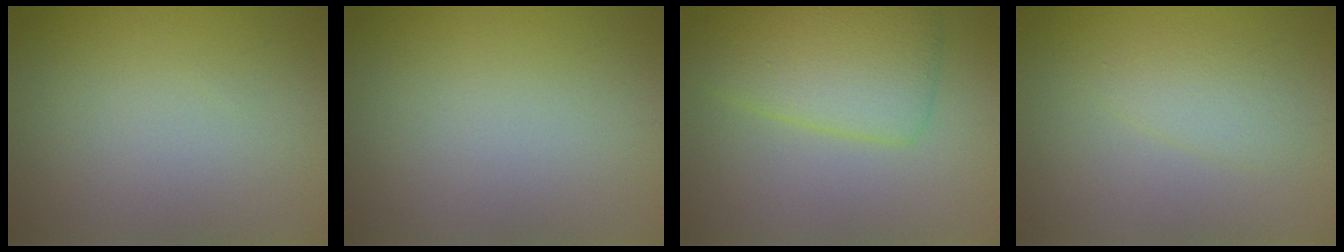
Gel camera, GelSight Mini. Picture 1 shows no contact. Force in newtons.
{"total": 0.0}
{"total": 5.4, "press": 5.4, "slide": 0.2}
{"total": 1.8, "press": 1.8, "slide": 0.1}